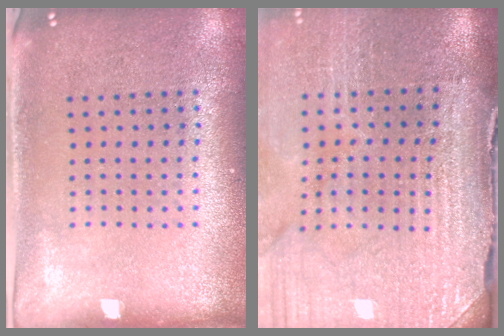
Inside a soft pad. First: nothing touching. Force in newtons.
{"total": 4.0, "press": 3.4, "slide": 2.0}